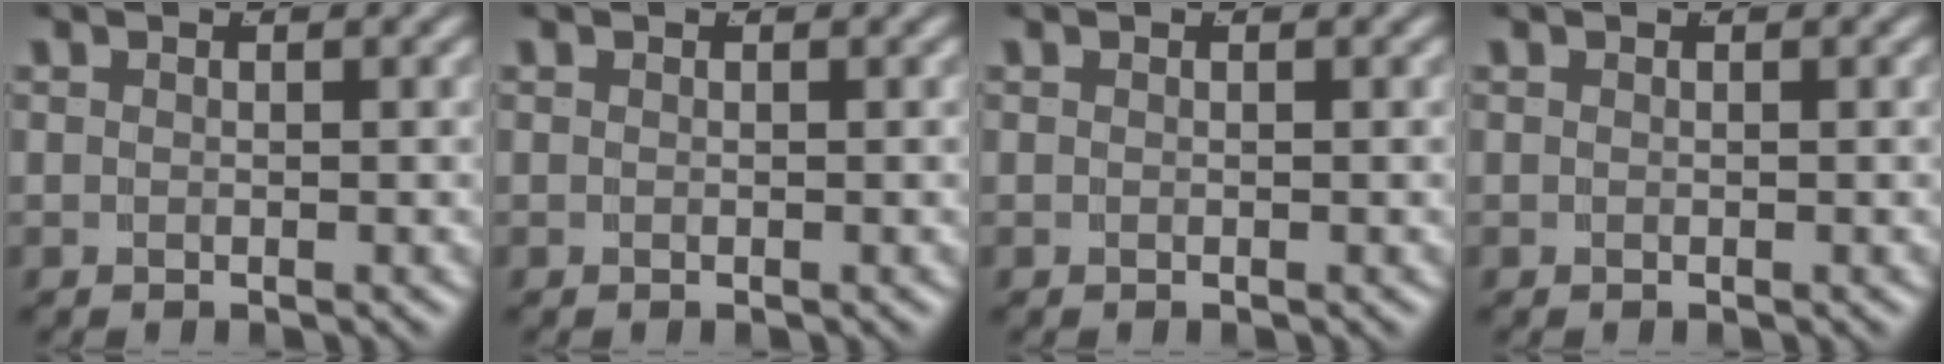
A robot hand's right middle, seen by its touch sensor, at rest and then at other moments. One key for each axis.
{"total": 0.0}
{"total": 0.0}
{"total": 0.0}